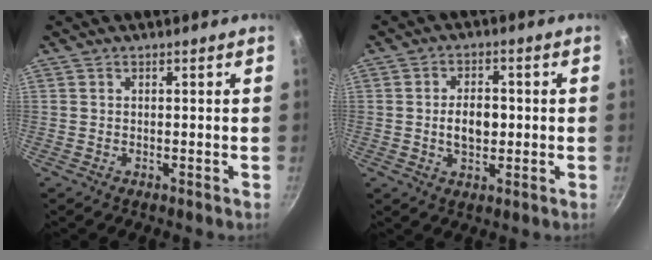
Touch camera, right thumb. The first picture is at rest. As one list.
[{"total": 6.6, "force": [-0.2, 4.2, 5.1], "torque": [-0.066, 0.007, -0.005]}]